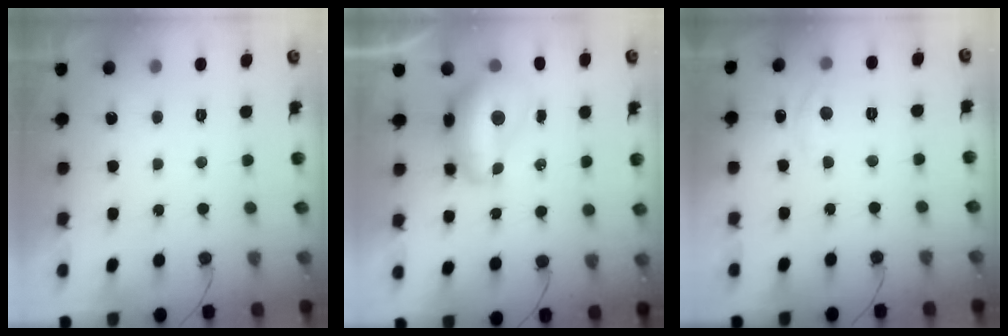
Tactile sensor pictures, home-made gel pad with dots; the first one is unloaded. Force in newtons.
{"total": 12.4, "press": 12.4, "slide": 1.1}
{"total": 5.2, "press": 5.1, "slide": 0.7}